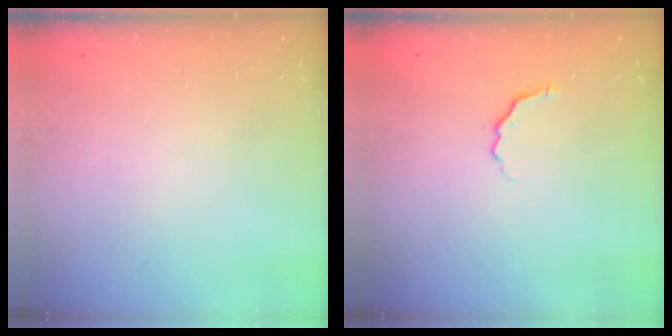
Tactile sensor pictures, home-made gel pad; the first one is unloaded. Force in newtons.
{"total": 4.0, "press": 3.9, "slide": 0.9}